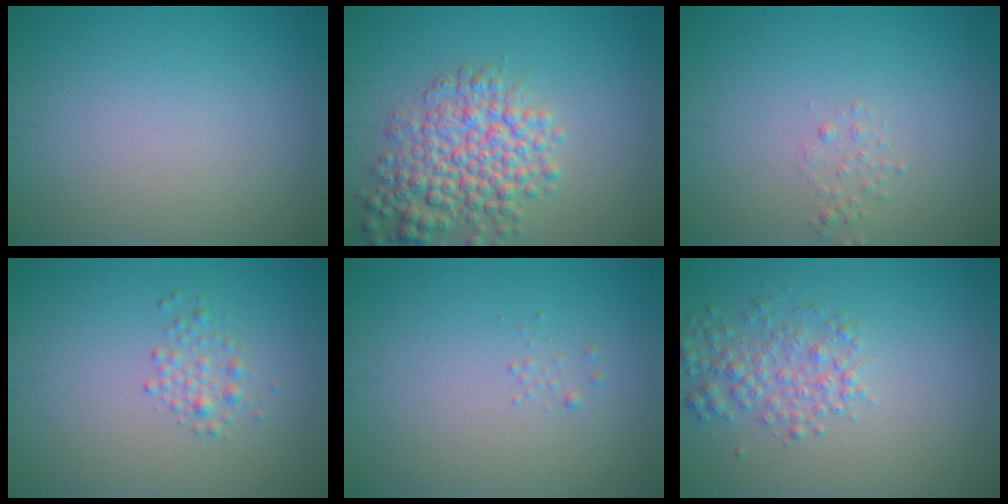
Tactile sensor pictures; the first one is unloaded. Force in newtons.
{"total": 6.0, "press": 6.0, "slide": 0.2}
{"total": 0.8, "press": 0.8, "slide": 0.1}
{"total": 2.2, "press": 2.2, "slide": 0.0}
{"total": 0.7, "press": 0.7, "slide": 0.1}
{"total": 2.7, "press": 2.7, "slide": 0.1}